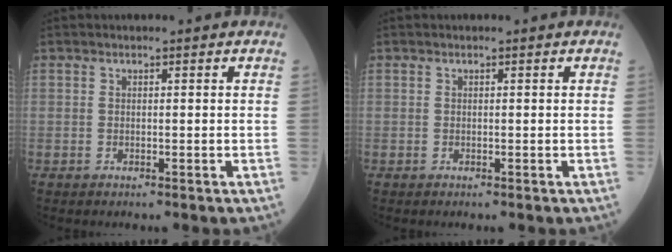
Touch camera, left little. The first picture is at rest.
{"total": 0.0}